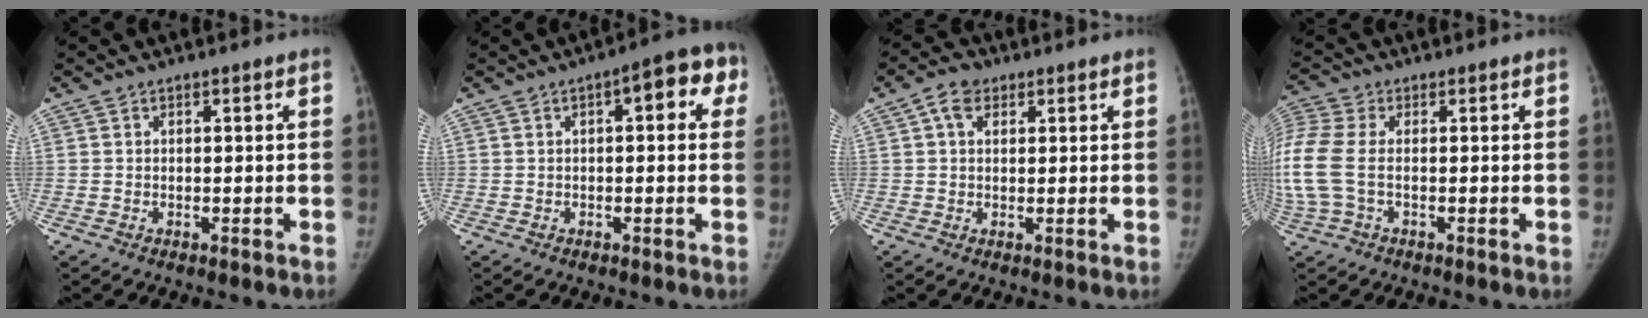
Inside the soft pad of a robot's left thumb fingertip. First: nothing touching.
{"total": 8.0, "force": [2.4, 3.3, 6.9], "torque": [-0.059, 0.019, 0.018]}
{"total": 4.3, "force": [1.8, 3.0, 2.4], "torque": [-0.028, 0.006, 0.029]}
{"total": 10.6, "force": [-0.4, 6.0, 8.8], "torque": [-0.242, 0.015, -0.009]}